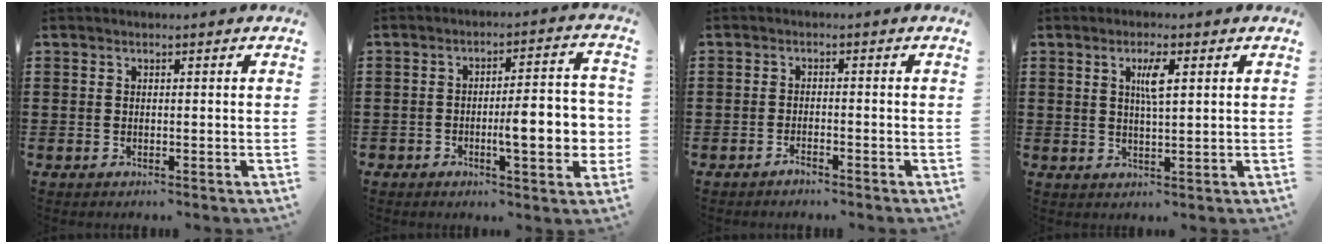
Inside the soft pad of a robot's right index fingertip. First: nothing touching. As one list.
[{"total": 8.5, "force": [-2.0, 2.5, 7.9], "torque": [-0.106, -0.004, -0.037]}, {"total": 1.4, "force": [-1.3, 0.0, 0.5], "torque": [-0.011, 0.000, -0.025]}, {"total": 3.5, "force": [1.1, 0.7, 3.2], "torque": [-0.059, 0.004, 0.014]}]